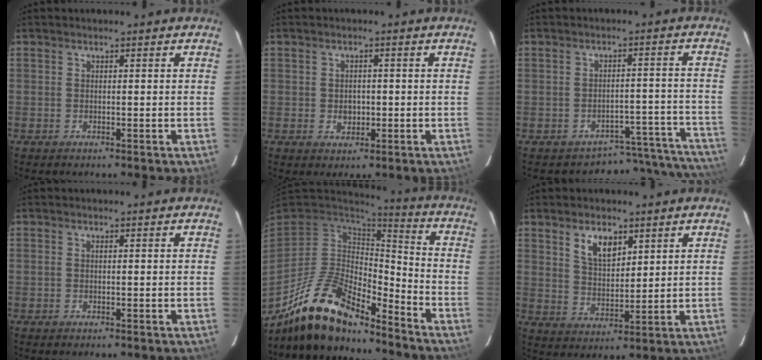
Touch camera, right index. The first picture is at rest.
{"total": 2.7, "force": [-0.4, 2.3, 1.4], "torque": [-0.023, 0.005, -0.002]}
{"total": 13.2, "force": [-12.3, 4.8, -0.2], "torque": [0.036, 0.069, -0.147]}
{"total": 0.0}
{"total": 17.6, "force": [-13.7, 5.7, 9.4], "torque": [-0.198, -0.017, -0.255]}
{"total": 6.7, "force": [3.7, 3.3, 4.4], "torque": [-0.075, 0.004, 0.074]}